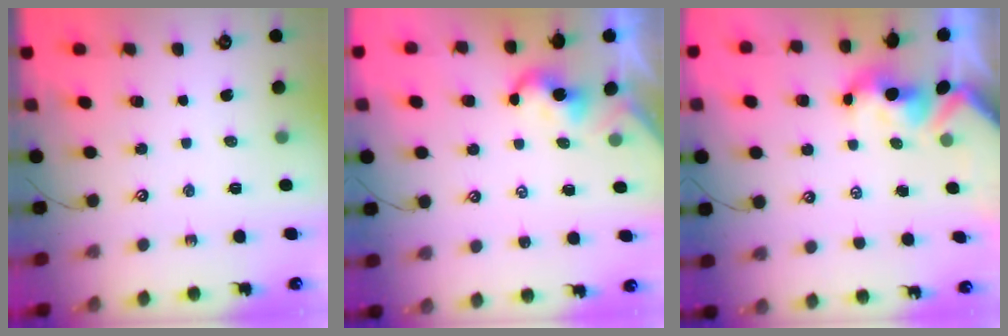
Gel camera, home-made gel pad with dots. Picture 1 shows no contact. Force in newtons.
{"total": 0.7, "press": 0.7, "slide": 0.2}
{"total": 2.1, "press": 2.0, "slide": 0.7}